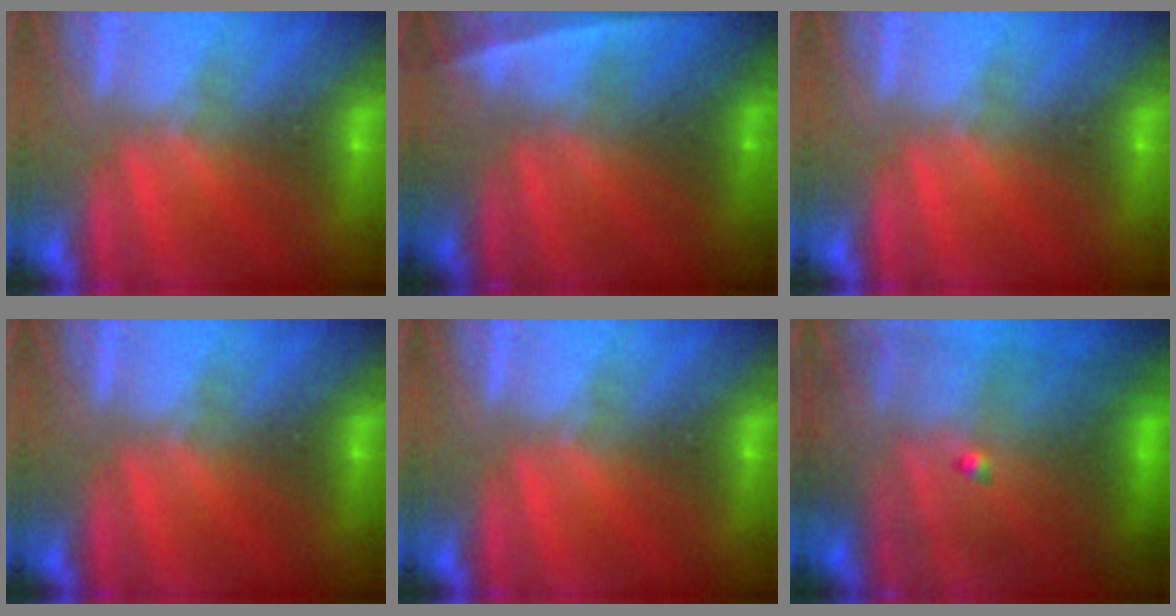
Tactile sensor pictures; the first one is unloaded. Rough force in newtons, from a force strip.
{"total": 2.6}
{"total": 0.0}
{"total": 0.0}
{"total": 0.0}
{"total": 9.2}